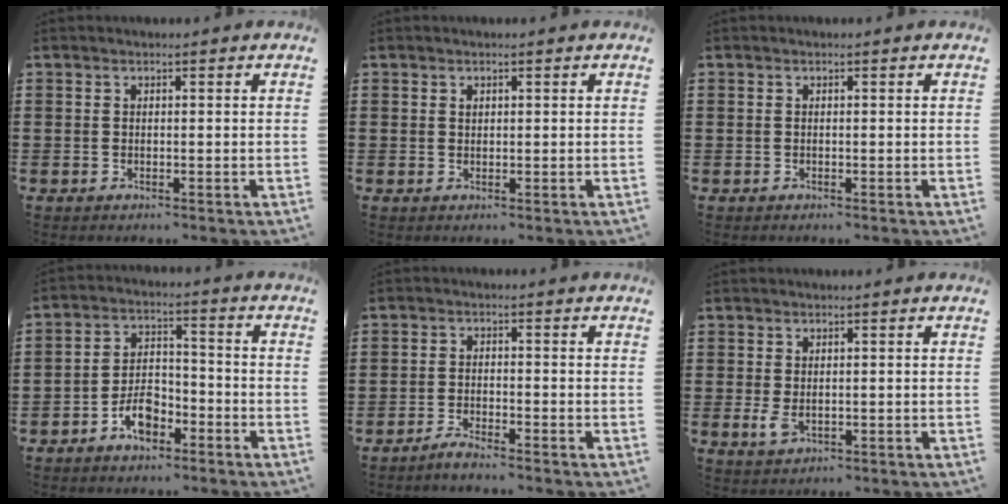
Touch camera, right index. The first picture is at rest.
{"total": 0.5, "force": [0.3, 0.4, 0.2], "torque": [-0.006, 0.001, 0.006]}
{"total": 0.0}
{"total": 5.9, "force": [-3.5, 3.0, 3.6], "torque": [-0.070, 0.011, -0.067]}
{"total": 2.0, "force": [-2.0, -0.2, 0.5], "torque": [-0.010, 0.003, -0.037]}
{"total": 2.0, "force": [-0.1, 1.1, 1.6], "torque": [-0.038, -0.002, -0.003]}